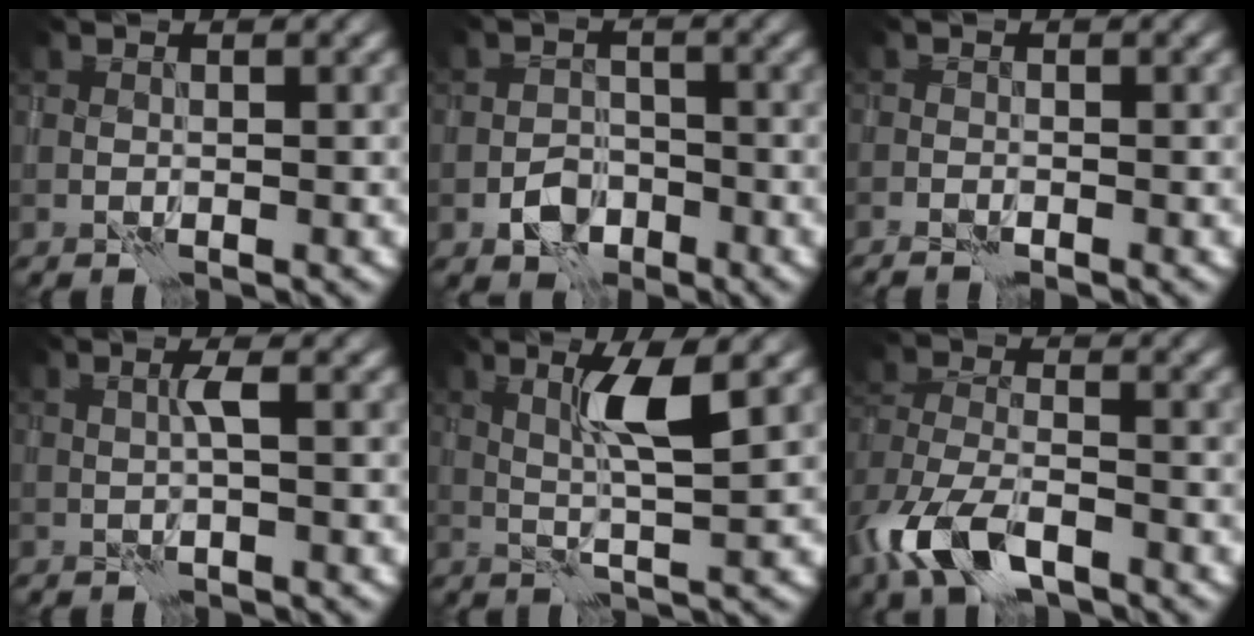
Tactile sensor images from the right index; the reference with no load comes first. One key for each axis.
{"total": 2.5, "fx": -1.4, "fy": 1.8, "fz": 1.0, "tx": -0.011, "ty": 0.004, "tz": -0.029}
{"total": 0.9, "fx": -0.9, "fy": 0.0, "fz": 0.3, "tx": -0.010, "ty": 0.004, "tz": -0.020}
{"total": 1.0, "fx": 0.2, "fy": -0.1, "fz": 0.9, "tx": -0.015, "ty": 0.004, "tz": 0.004}
{"total": 3.8, "fx": 1.4, "fy": 0.2, "fz": 3.5, "tx": -0.068, "ty": 0.002, "tz": 0.028}
{"total": 7.6, "fx": -4.5, "fy": 3.8, "fz": 4.8, "tx": -0.108, "ty": -0.008, "tz": -0.095}